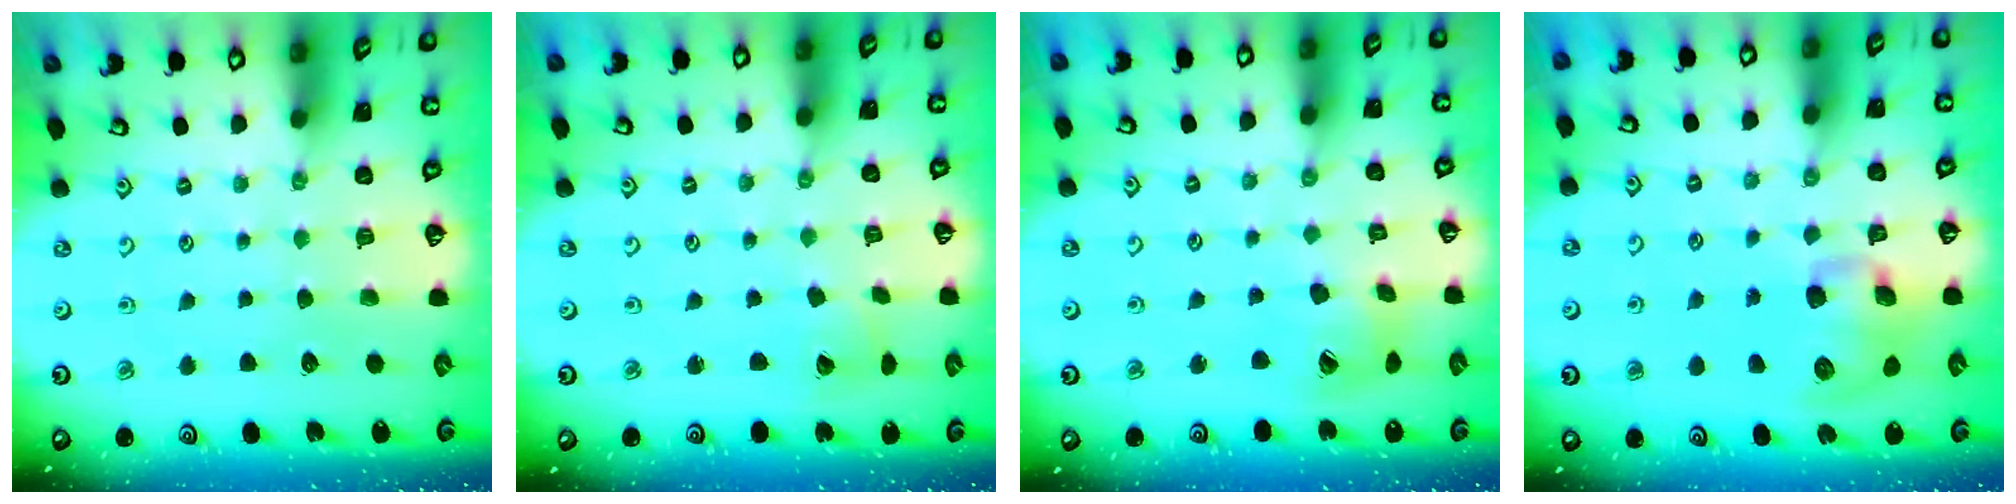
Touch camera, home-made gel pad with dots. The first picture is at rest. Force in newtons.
{"total": 4.0, "press": 3.9, "slide": 0.5}
{"total": 13.7, "press": 13.6, "slide": 1.9}
{"total": 11.7, "press": 11.6, "slide": 1.8}